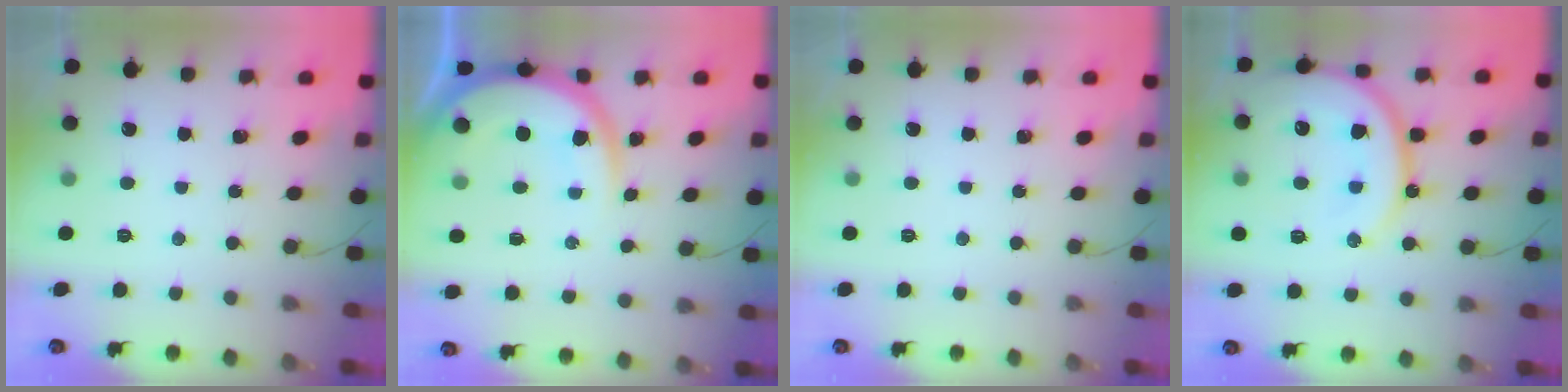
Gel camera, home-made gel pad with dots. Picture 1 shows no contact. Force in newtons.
{"total": 11.3, "press": 11.3, "slide": 1.2}
{"total": 0.0}
{"total": 19.0, "press": 18.8, "slide": 2.1}